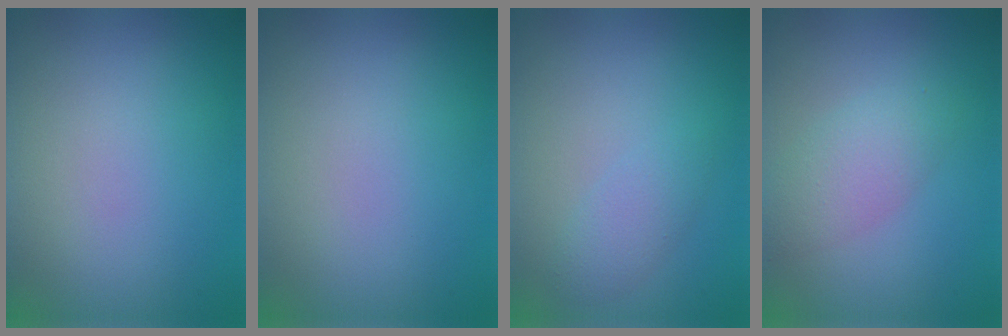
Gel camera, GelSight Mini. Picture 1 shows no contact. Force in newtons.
{"total": 0.0}
{"total": 1.7, "press": 1.7, "slide": 0.1}
{"total": 2.7, "press": 2.7, "slide": 0.1}